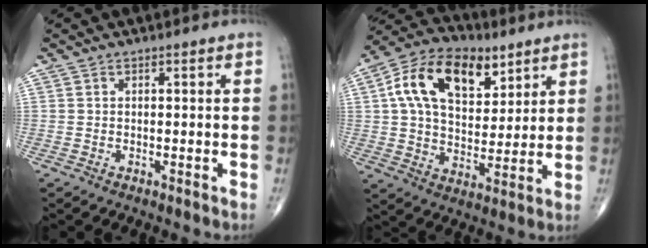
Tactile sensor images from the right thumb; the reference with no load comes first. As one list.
[{"total": 18.2, "force": [7.4, 11.0, 12.5], "torque": [-0.184, -0.008, 0.126]}]